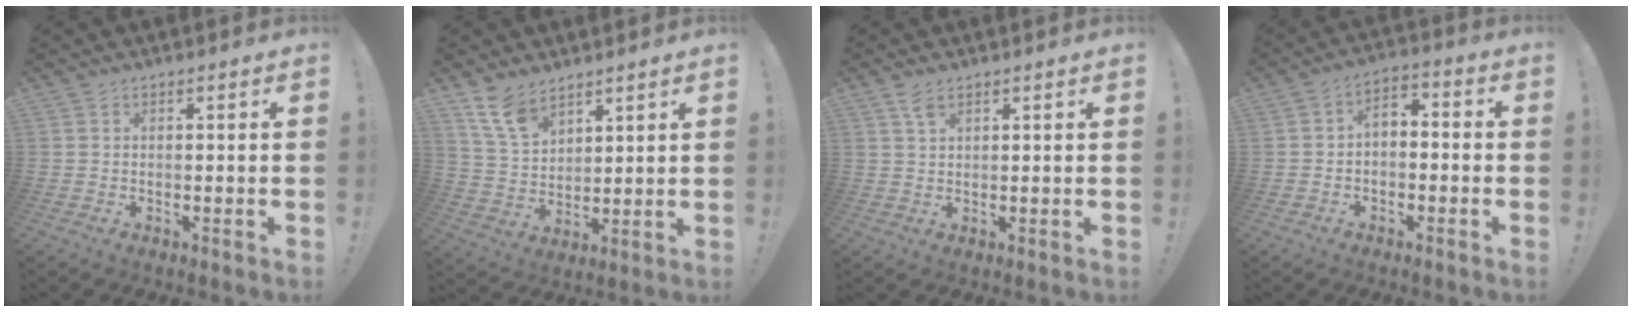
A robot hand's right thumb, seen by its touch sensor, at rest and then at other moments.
{"total": 10.3, "force": [7.5, 5.5, 4.5], "torque": [-0.093, -0.038, 0.148]}
{"total": 3.3, "force": [2.1, 1.3, 2.1], "torque": [-0.032, -0.010, 0.037]}
{"total": 4.4, "force": [-2.2, 3.1, 2.1], "torque": [-0.040, 0.015, -0.041]}